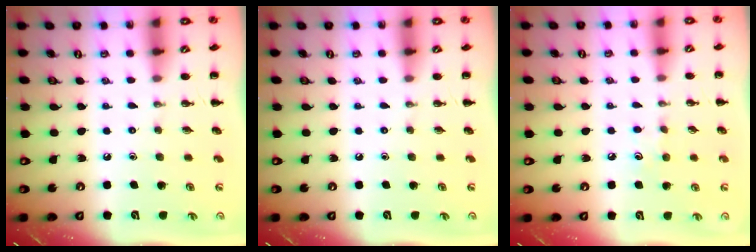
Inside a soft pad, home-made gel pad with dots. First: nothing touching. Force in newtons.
{"total": 0.0}
{"total": 6.2, "press": 6.0, "slide": 1.6}